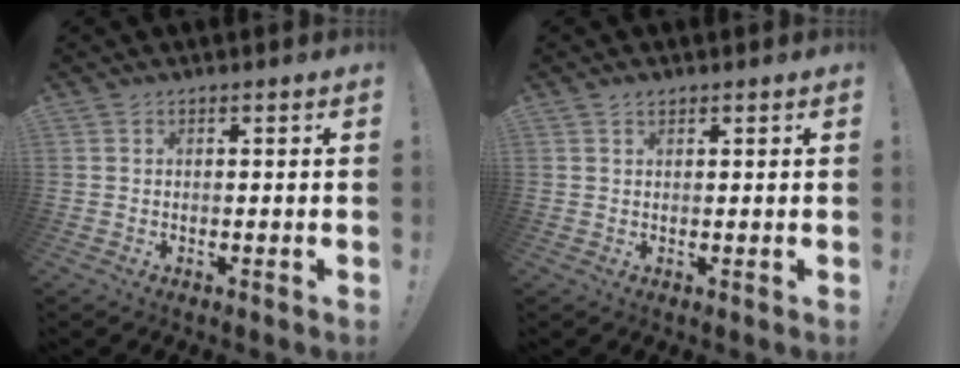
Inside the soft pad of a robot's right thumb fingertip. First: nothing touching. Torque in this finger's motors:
{"motor_torque": [-0.06, -0.03, 0.25, 0.04, 0.00]}